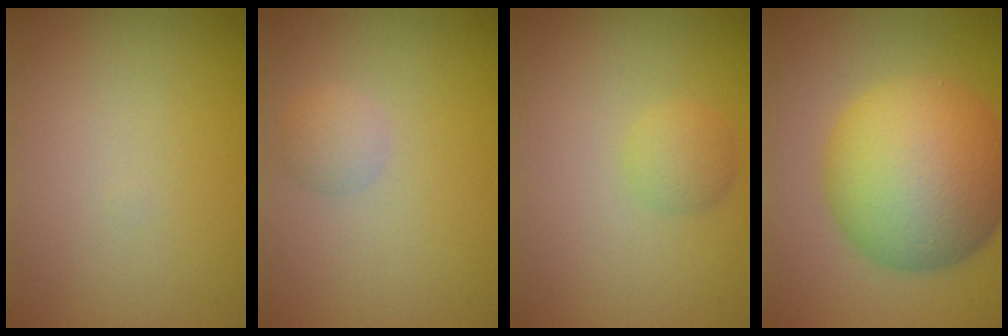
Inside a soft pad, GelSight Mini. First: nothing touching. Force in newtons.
{"total": 1.4, "press": 1.4, "slide": 0.1}
{"total": 1.5, "press": 1.5, "slide": 0.1}
{"total": 11.7, "press": 11.7, "slide": 0.1}